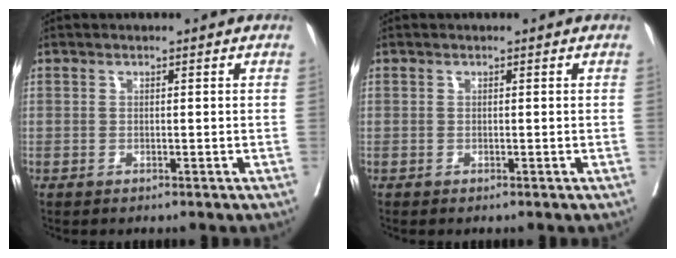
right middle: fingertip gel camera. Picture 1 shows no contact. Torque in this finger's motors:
{"motor_torque": [-0.17, -0.17, 0.01, 0.02]}